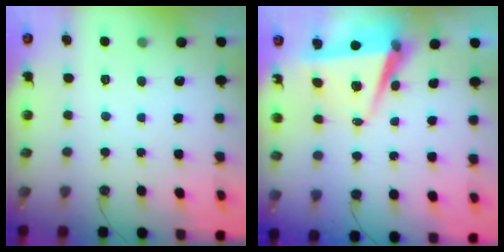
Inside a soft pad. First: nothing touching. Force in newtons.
{"total": 7.5, "press": 6.1, "slide": 4.4}